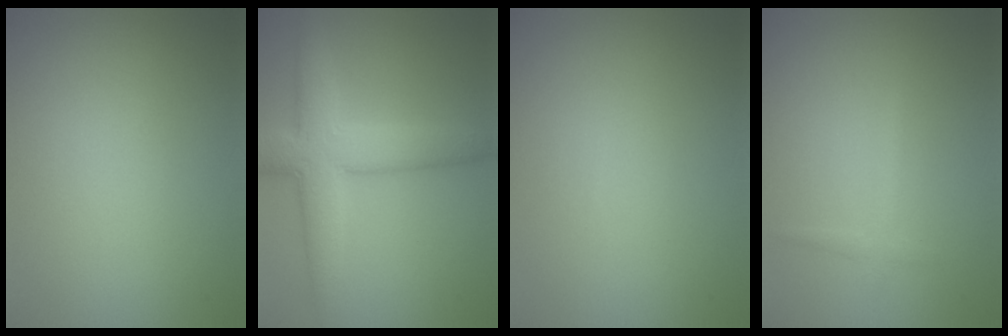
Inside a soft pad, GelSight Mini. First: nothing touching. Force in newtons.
{"total": 6.2, "press": 6.2, "slide": 0.5}
{"total": 0.0}
{"total": 0.6, "press": 0.6, "slide": 0.1}